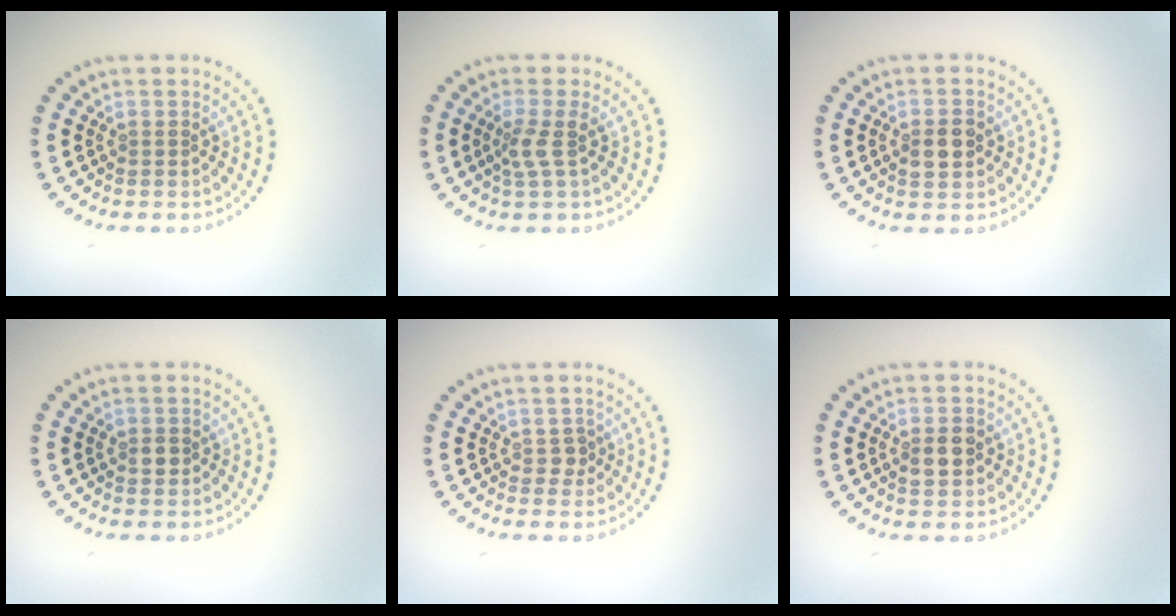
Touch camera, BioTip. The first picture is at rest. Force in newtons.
{"total": 1.9, "press": 1.5, "slide": 1.3}
{"total": 2.8, "press": 2.8, "slide": 0.0}
{"total": 1.1, "press": 1.1, "slide": 0.3}
{"total": 1.1, "press": 1.0, "slide": 0.6}
{"total": 2.8, "press": 2.8, "slide": 0.0}